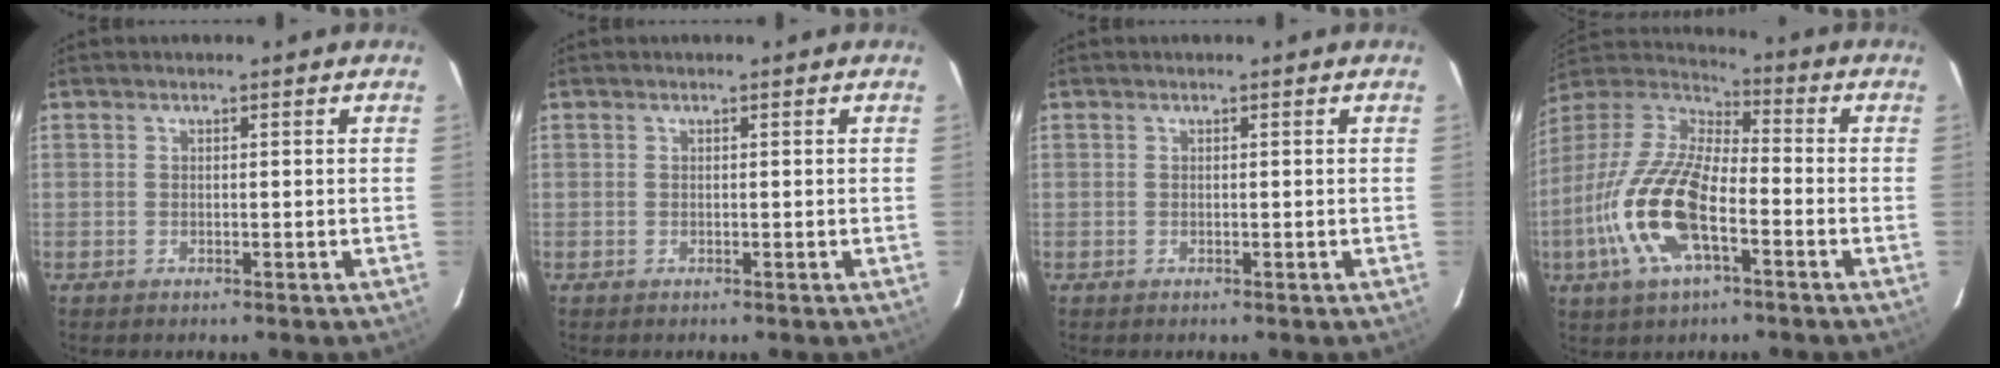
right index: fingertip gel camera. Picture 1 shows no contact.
{"total": 0.0}
{"total": 0.0}
{"total": 18.1, "force": [-6.5, 7.1, 15.3], "torque": [-0.323, -0.014, -0.134]}